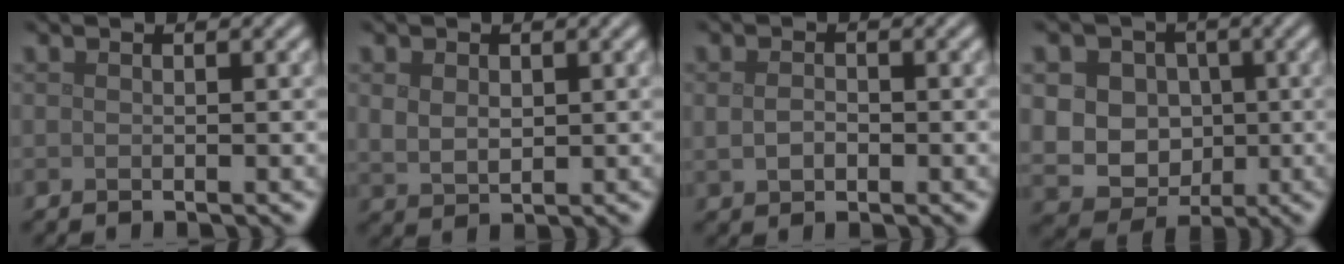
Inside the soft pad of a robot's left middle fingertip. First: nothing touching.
{"total": 2.3, "force": [0.7, 1.6, 1.4], "torque": [-0.034, -0.003, 0.018]}
{"total": 1.7, "force": [0.0, 1.1, 1.2], "torque": [-0.029, -0.002, 0.001]}
{"total": 11.5, "force": [1.4, 10.3, 4.9], "torque": [-0.099, 0.022, 0.015]}